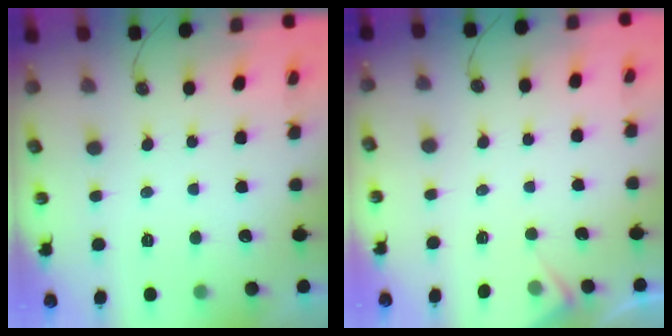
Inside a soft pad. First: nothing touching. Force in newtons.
{"total": 4.8, "press": 4.7, "slide": 0.6}